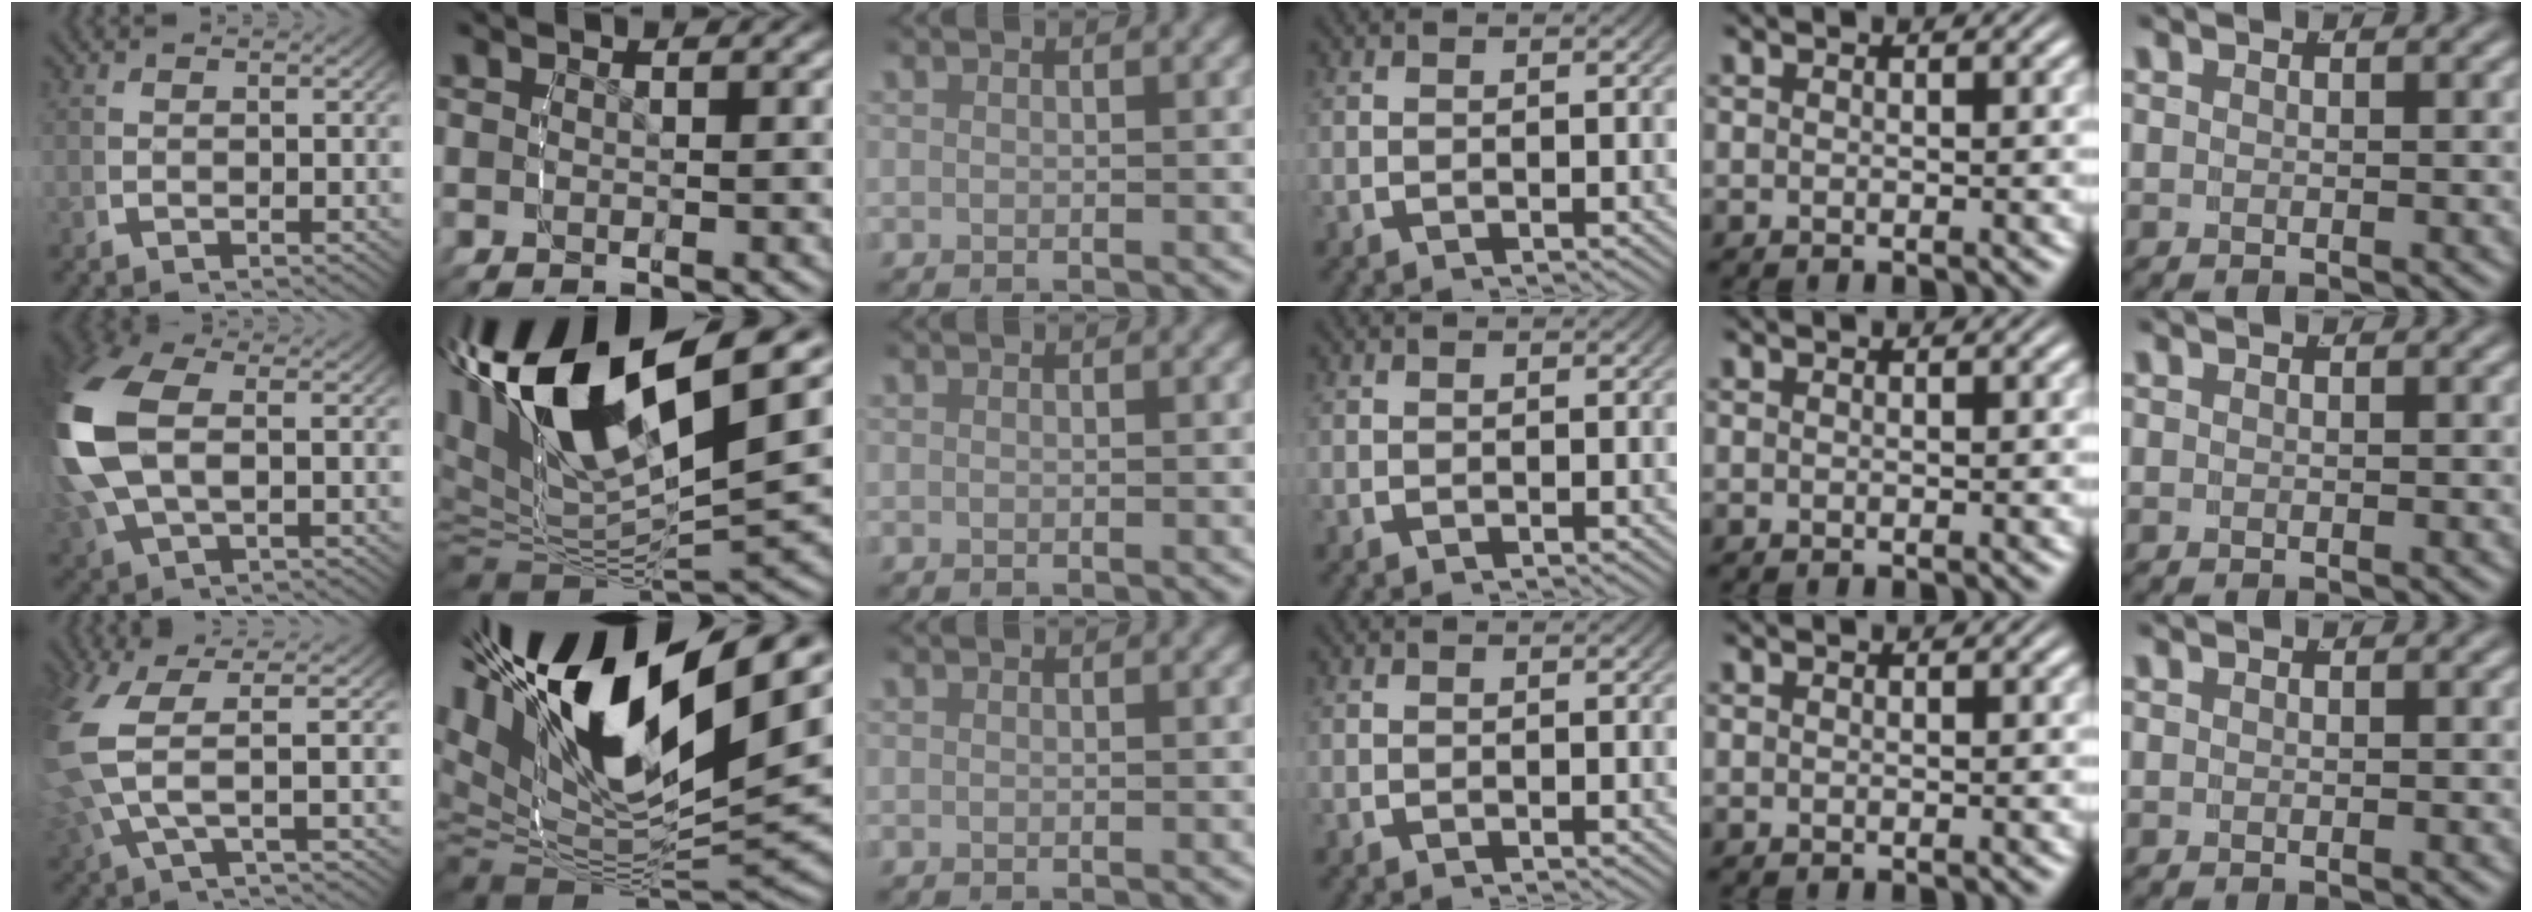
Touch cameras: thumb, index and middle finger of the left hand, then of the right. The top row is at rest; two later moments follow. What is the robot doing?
{"motion": "lift_and_place", "object": "pen"}